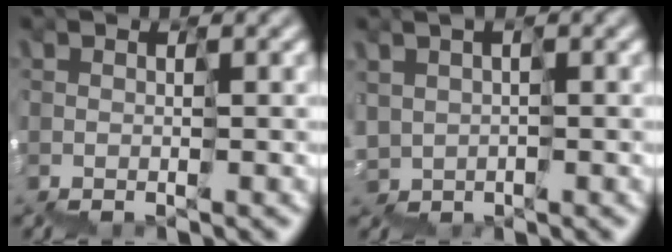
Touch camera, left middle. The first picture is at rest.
{"total": 3.0, "force": [1.9, 0.1, -2.3], "torque": [0.029, 0.010, 0.039]}